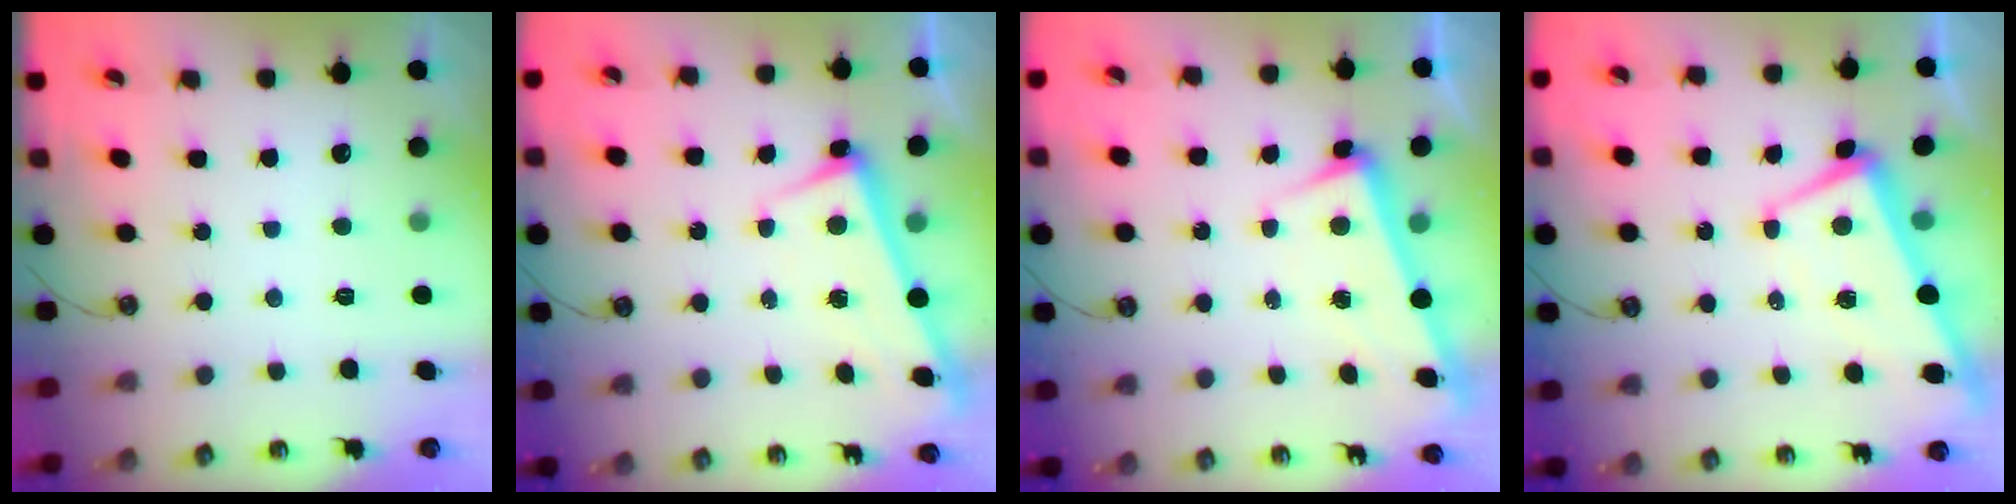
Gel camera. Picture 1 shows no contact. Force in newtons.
{"total": 2.9, "press": 2.9, "slide": 0.4}
{"total": 3.5, "press": 3.3, "slide": 1.1}
{"total": 0.9, "press": 0.5, "slide": 0.7}